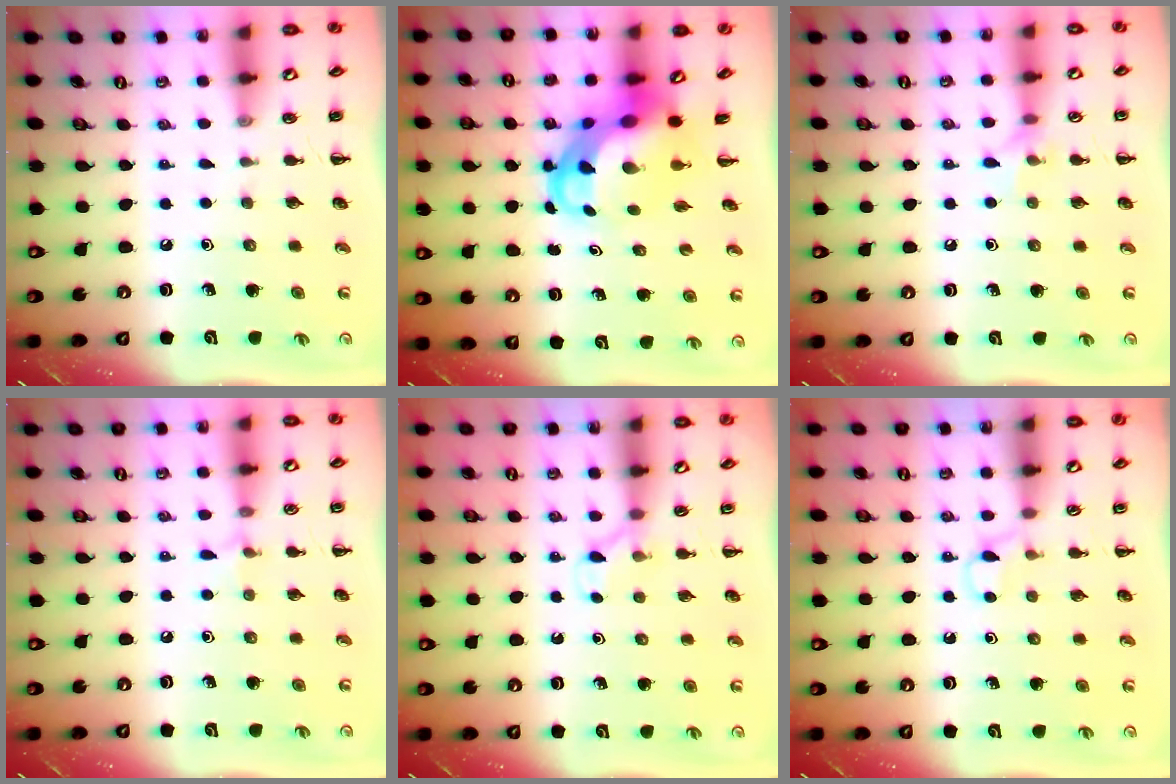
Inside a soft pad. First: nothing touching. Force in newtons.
{"total": 7.1, "press": 6.8, "slide": 1.9}
{"total": 6.4, "press": 6.2, "slide": 1.5}
{"total": 4.7, "press": 4.4, "slide": 1.6}
{"total": 4.8, "press": 4.6, "slide": 1.4}
{"total": 4.7, "press": 4.5, "slide": 1.5}